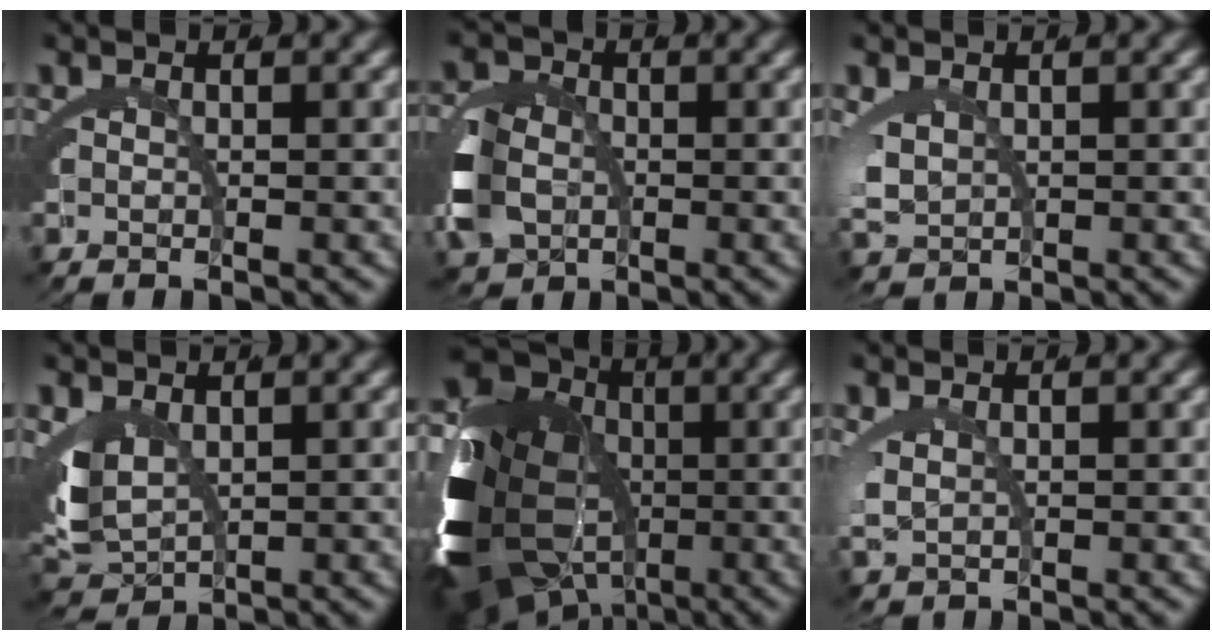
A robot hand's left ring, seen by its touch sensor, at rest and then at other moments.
{"total": 4.5, "force": [-1.2, 3.5, 2.5], "torque": [-0.061, -0.024, -0.009]}
{"total": 2.2, "force": [0.6, 1.5, 1.4], "torque": [-0.057, -0.025, 0.031]}
{"total": 5.0, "force": [0.1, 3.8, 3.2], "torque": [-0.096, -0.041, 0.025]}
{"total": 18.4, "force": [-3.2, 12.3, 13.4], "torque": [-0.231, -0.062, -0.030]}
{"total": 1.2, "force": [0.5, 0.4, 1.0], "torque": [-0.042, -0.018, 0.025]}